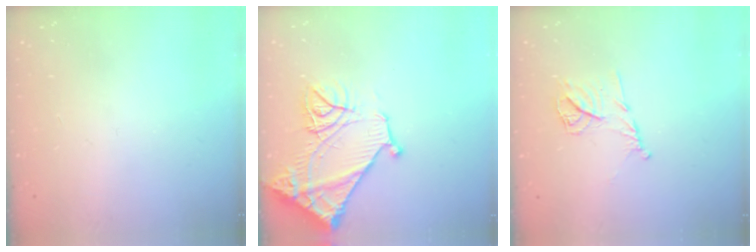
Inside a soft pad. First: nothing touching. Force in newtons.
{"total": 15.8, "press": 15.7, "slide": 1.5}
{"total": 9.8, "press": 9.8, "slide": 0.6}